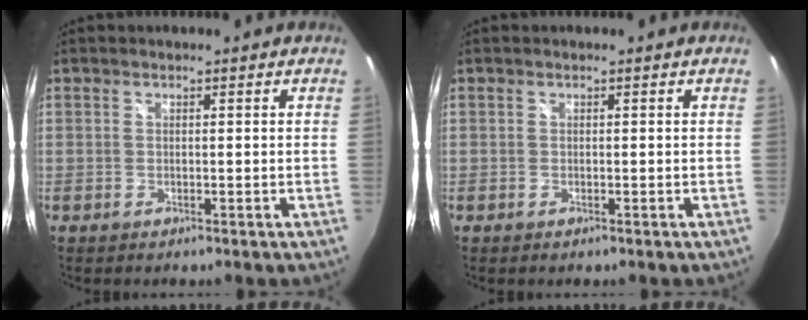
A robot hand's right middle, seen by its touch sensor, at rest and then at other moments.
{"total": 0.0}